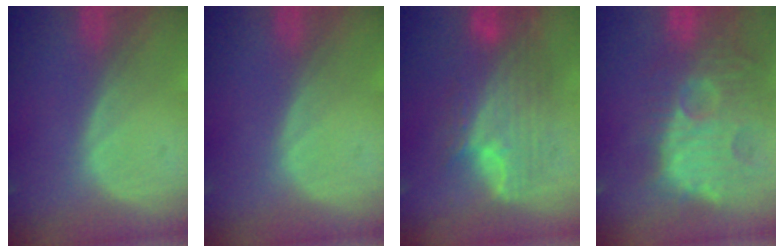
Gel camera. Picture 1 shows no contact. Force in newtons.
{"total": 0.0}
{"total": 8.7, "press": 8.7, "slide": 0.3}
{"total": 13.8, "press": 12.3, "slide": 6.2}